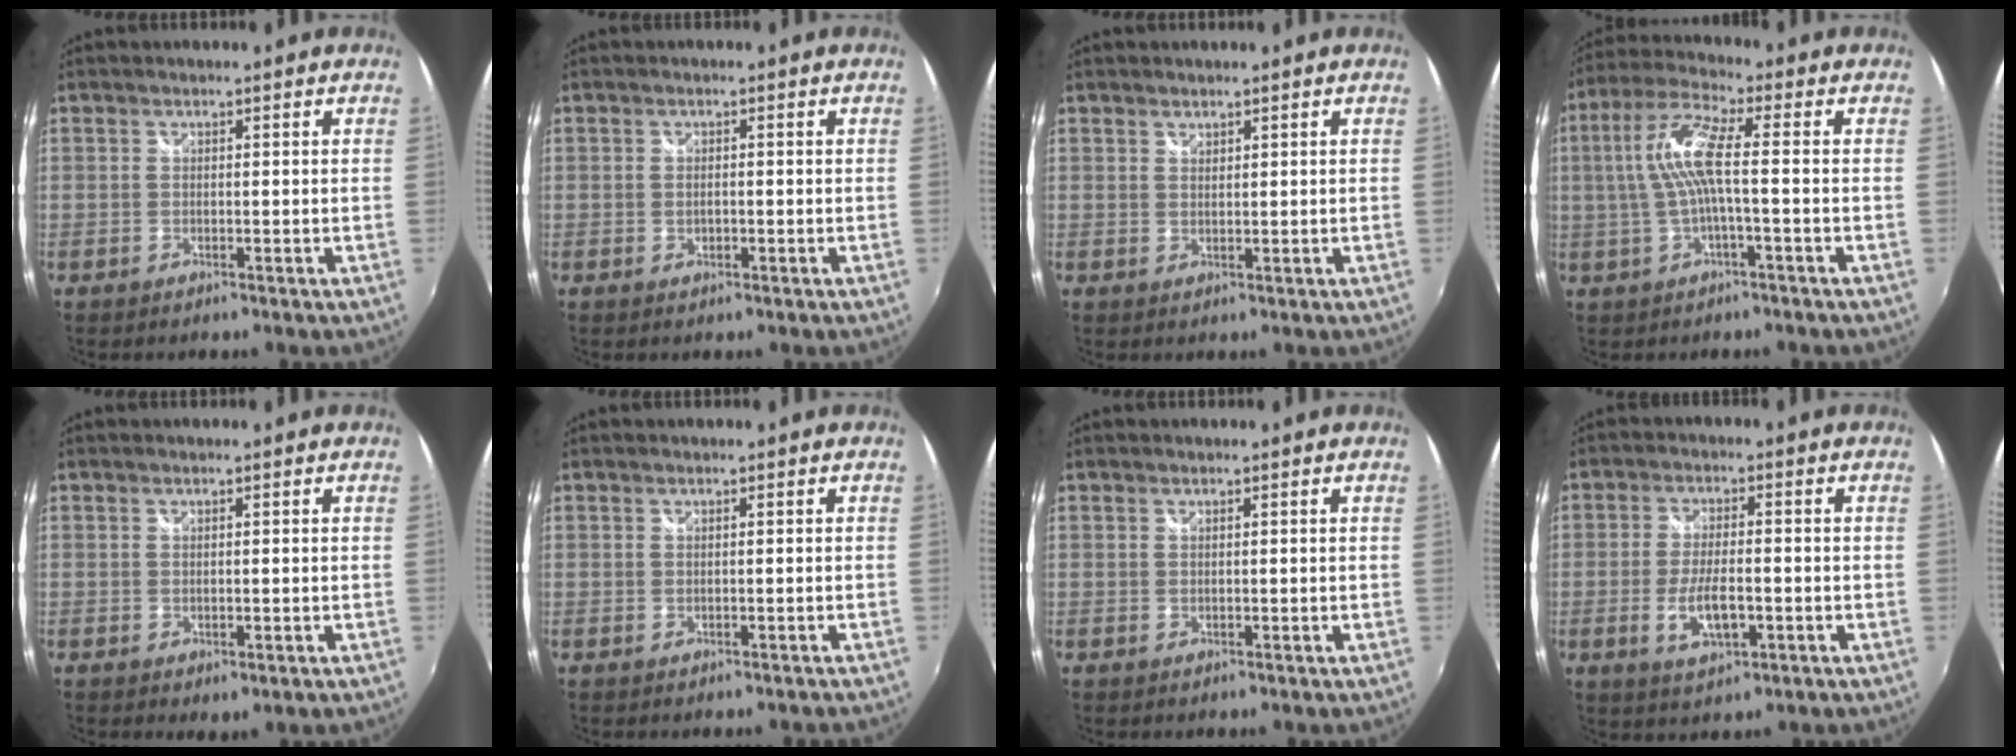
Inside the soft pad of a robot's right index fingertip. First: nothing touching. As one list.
[{"total": 1.2, "force": [-0.3, 0.8, 0.8], "torque": [-0.014, 0.001, -0.005]}, {"total": 1.0, "force": [1.0, 0.3, 0.0], "torque": [0.002, 0.000, 0.018]}, {"total": 8.8, "force": [-0.3, 1.0, 8.7], "torque": [-0.179, 0.008, 0.000]}, {"total": 1.6, "force": [-0.5, 1.0, 1.2], "torque": [-0.021, -0.009, -0.005]}, {"total": 0.0}, {"total": 0.0}, {"total": 7.0, "force": [-2.0, 2.5, 6.2], "torque": [-0.126, -0.009, -0.034]}]